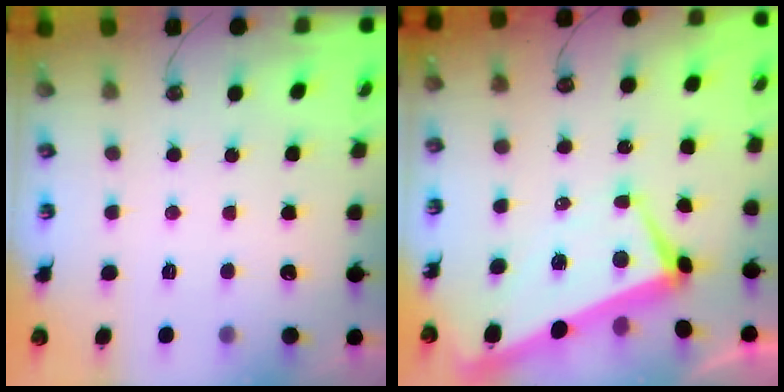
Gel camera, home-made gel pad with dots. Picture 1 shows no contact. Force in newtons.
{"total": 2.2, "press": 1.9, "slide": 1.1}